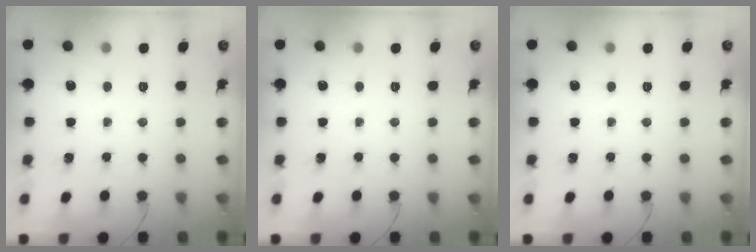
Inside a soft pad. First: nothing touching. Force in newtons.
{"total": 0.0}
{"total": 0.0}